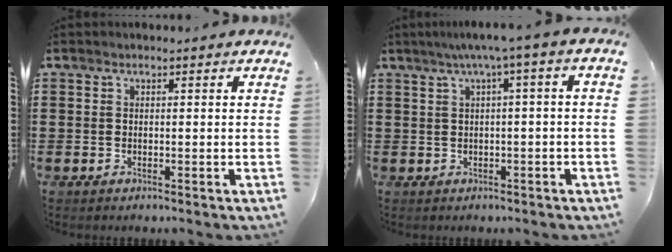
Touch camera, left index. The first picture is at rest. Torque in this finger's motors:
{"motor_torque": [1.28, -0.87, 0.34, 0.12]}